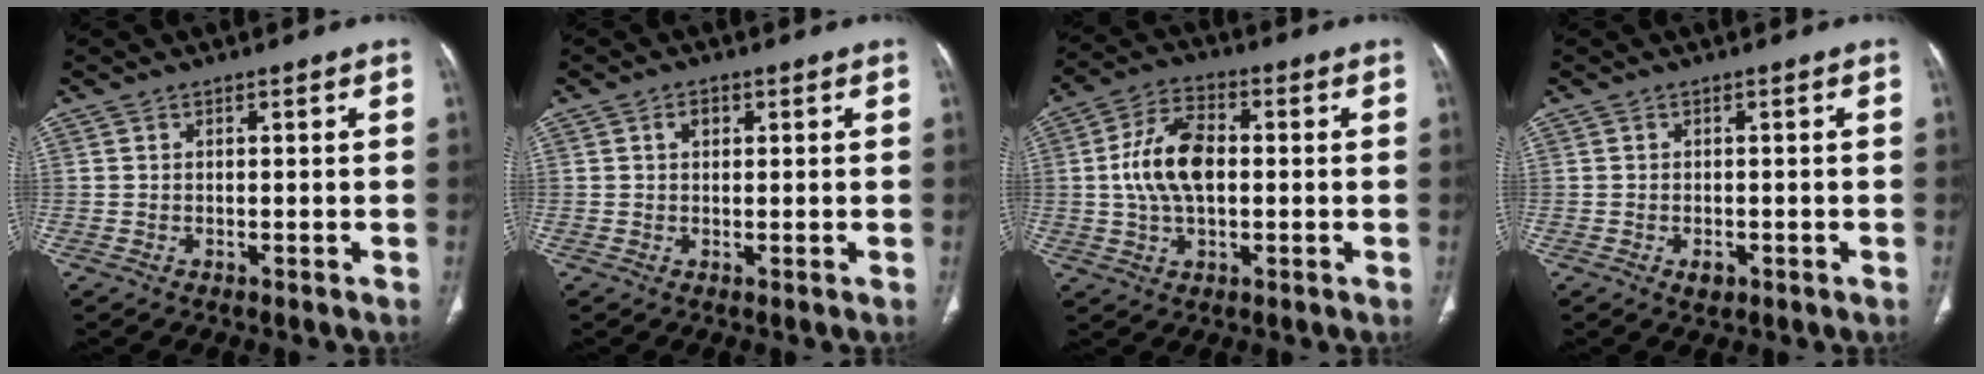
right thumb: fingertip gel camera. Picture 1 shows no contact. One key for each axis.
{"total": 1.9, "fx": 0.7, "fy": 1.4, "fz": 1.2, "tx": -0.015, "ty": 0.003, "tz": 0.010}
{"total": 11.3, "fx": 0.4, "fy": 6.4, "fz": 9.3, "tx": -0.177, "ty": 0.016, "tz": 0.005}
{"total": 1.9, "fx": -0.8, "fy": 1.2, "fz": 1.3, "tx": -0.015, "ty": 0.002, "tz": -0.008}